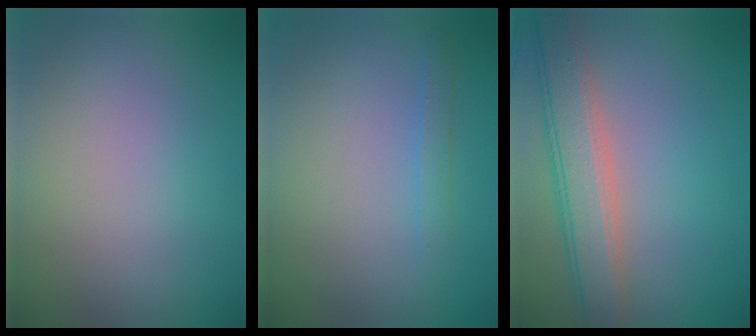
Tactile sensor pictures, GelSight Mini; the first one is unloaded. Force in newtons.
{"total": 1.1, "press": 1.1, "slide": 0.1}
{"total": 5.1, "press": 5.1, "slide": 0.3}